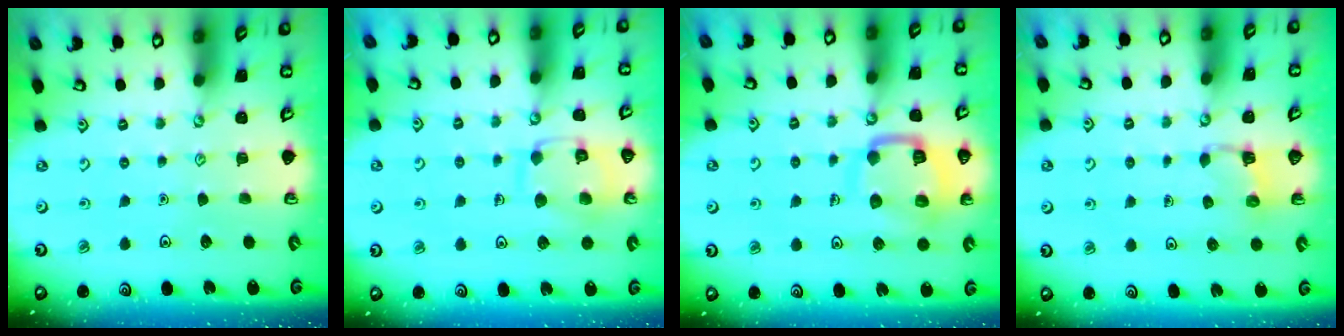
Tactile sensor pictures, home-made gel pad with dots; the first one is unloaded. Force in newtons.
{"total": 11.6, "press": 11.6, "slide": 0.5}
{"total": 13.4, "press": 13.4, "slide": 1.4}
{"total": 2.1, "press": 2.0, "slide": 0.5}